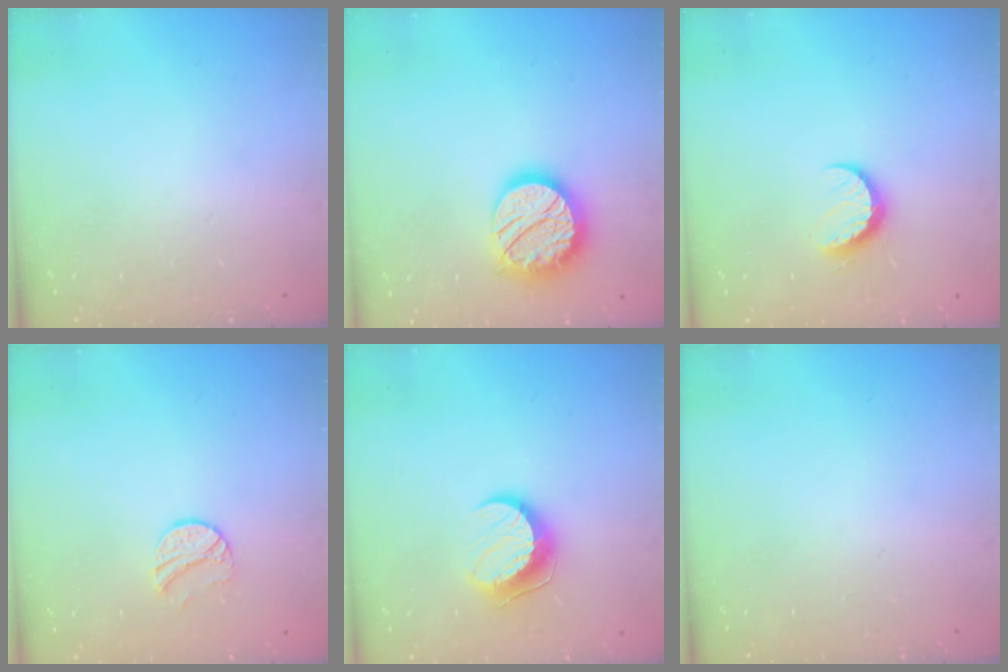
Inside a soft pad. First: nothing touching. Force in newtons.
{"total": 17.1, "press": 17.0, "slide": 1.2}
{"total": 7.1, "press": 7.1, "slide": 0.7}
{"total": 8.5, "press": 8.5, "slide": 0.4}
{"total": 9.9, "press": 9.9, "slide": 0.9}
{"total": 0.0}